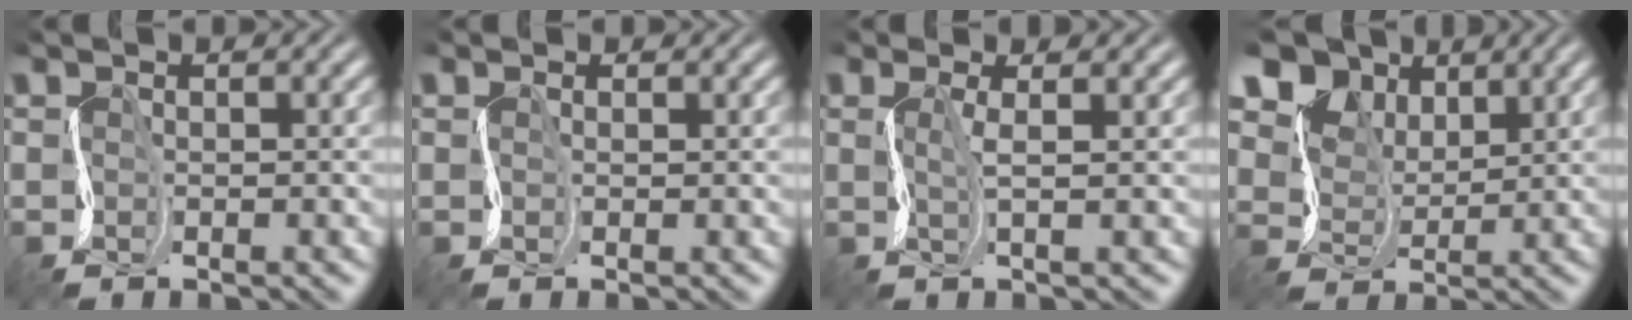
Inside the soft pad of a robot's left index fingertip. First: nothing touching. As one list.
[{"total": 1.0, "force": [0.4, 0.7, -0.7], "torque": [0.021, 0.004, 0.006]}, {"total": 1.3, "force": [0.8, 0.6, 0.8], "torque": [-0.012, 0.005, 0.009]}, {"total": 7.6, "force": [5.6, 4.8, 1.9], "torque": [-0.064, 0.000, 0.094]}]